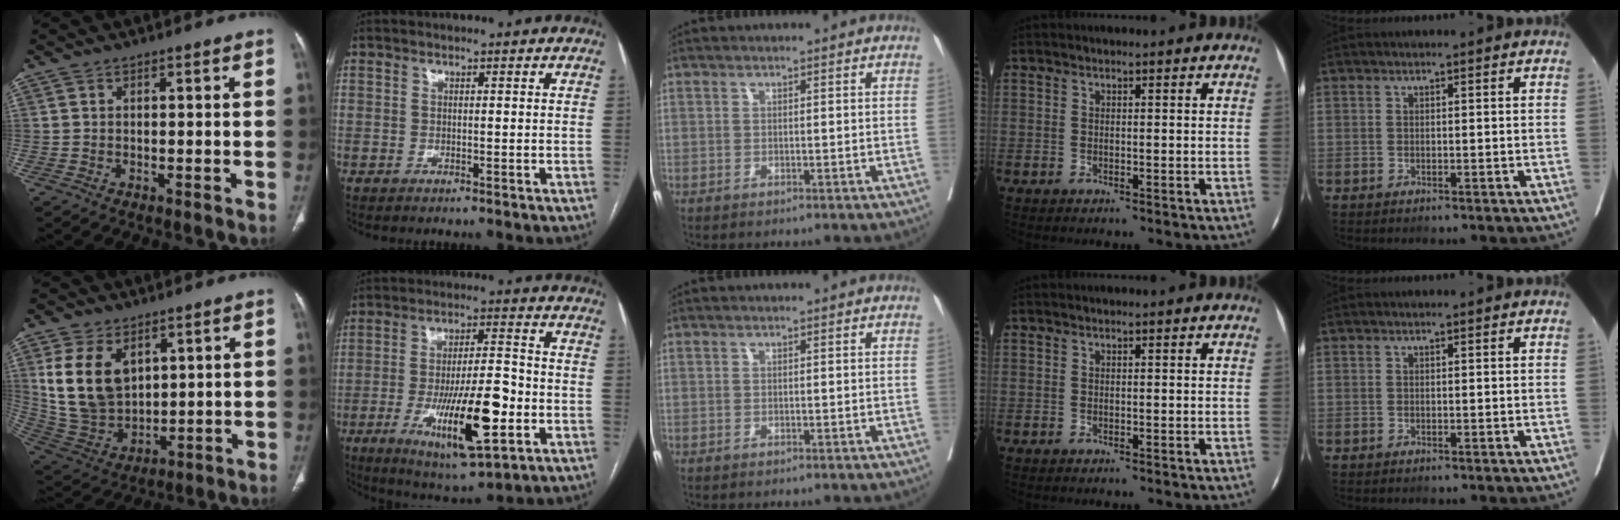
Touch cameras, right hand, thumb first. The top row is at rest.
{"thumb": {"total": 14.5, "force": [4.8, 9.8, 9.6], "torque": [-0.163, -0.017, 0.117]}, "index": {"total": 15.9, "force": [-4.9, 3.3, 14.8], "torque": [-0.257, -0.010, -0.072]}}